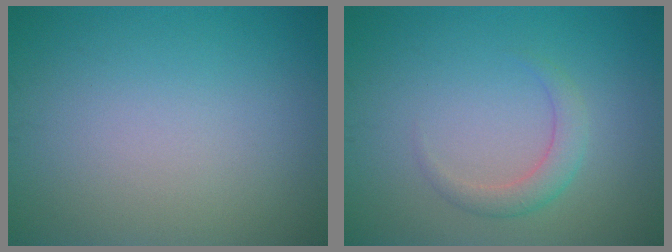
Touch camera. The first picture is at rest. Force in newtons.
{"total": 2.1, "press": 2.1, "slide": 0.1}